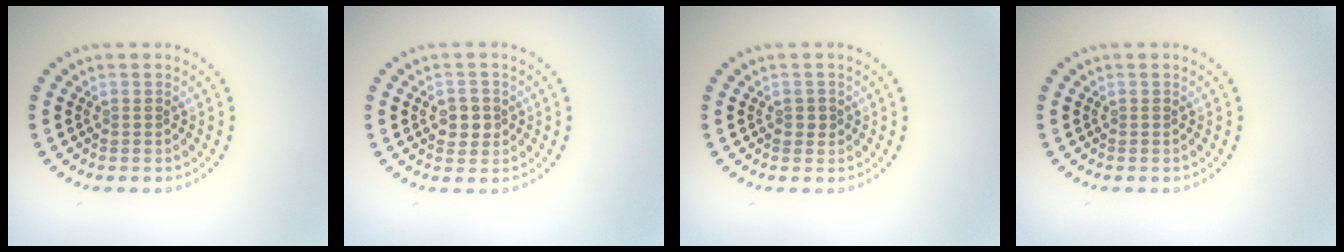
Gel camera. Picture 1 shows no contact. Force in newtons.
{"total": 2.1, "press": 2.0, "slide": 0.3}
{"total": 1.1, "press": 1.1, "slide": 0.2}
{"total": 0.0}